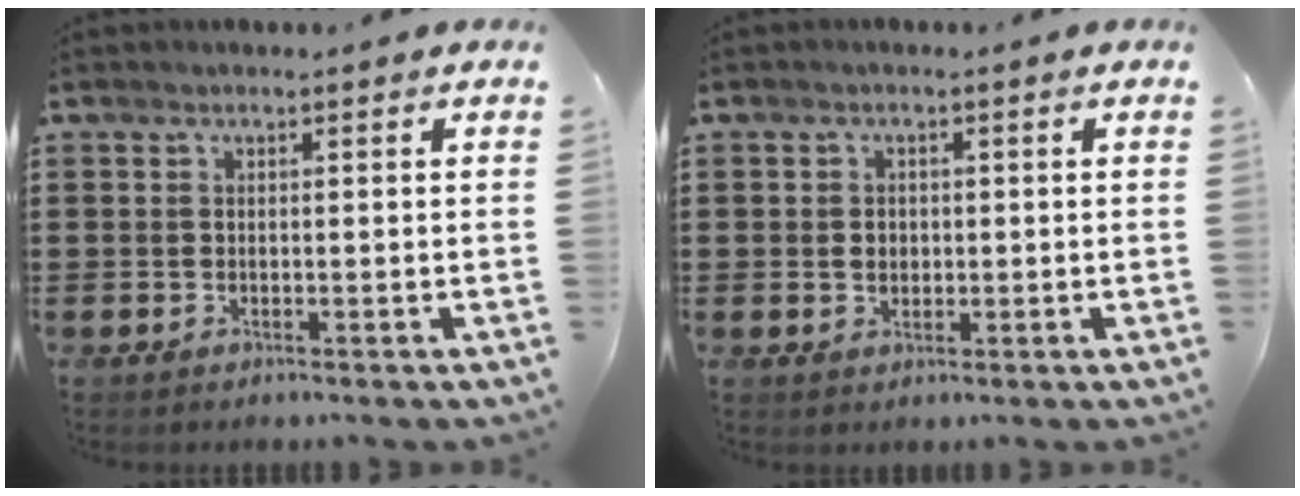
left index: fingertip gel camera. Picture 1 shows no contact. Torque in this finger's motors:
{"motor_torque": [0.56, 0.04, 0.24, 0.02]}